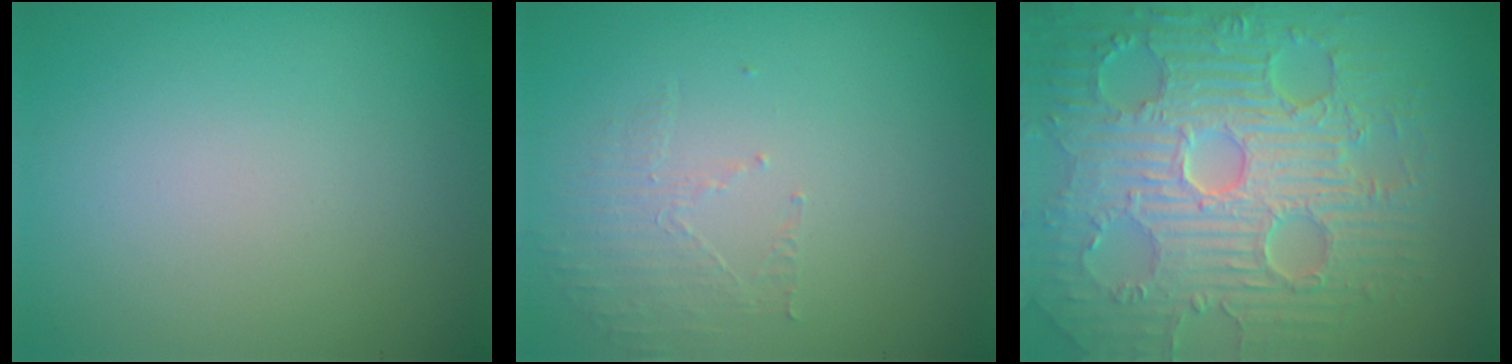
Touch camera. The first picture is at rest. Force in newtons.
{"total": 1.5, "press": 0.5, "slide": 1.4}
{"total": 9.5, "press": 6.8, "slide": 6.6}